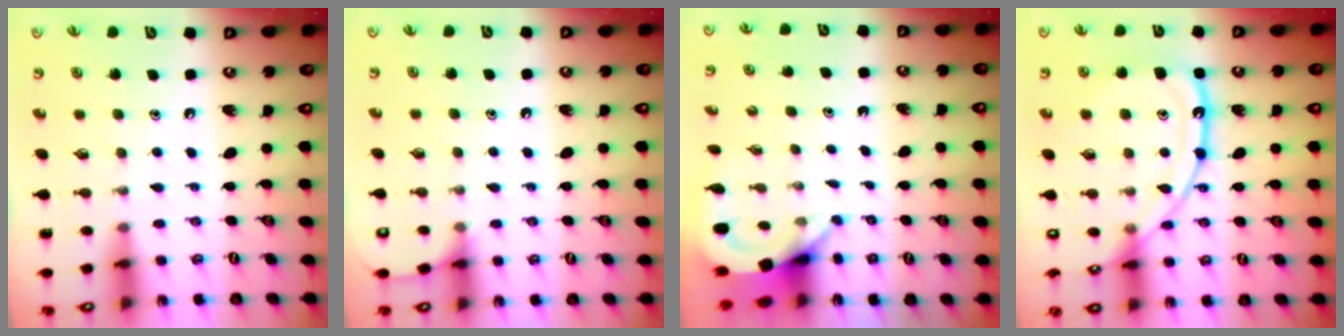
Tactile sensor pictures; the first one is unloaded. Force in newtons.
{"total": 5.0, "press": 5.0, "slide": 0.7}
{"total": 3.7, "press": 3.7, "slide": 0.2}
{"total": 15.4, "press": 15.3, "slide": 1.4}